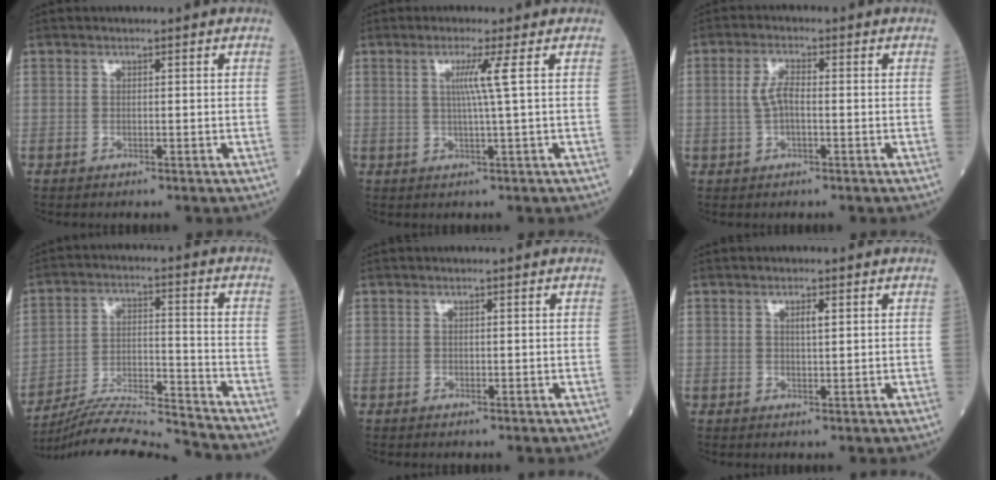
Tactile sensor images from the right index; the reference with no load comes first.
{"total": 3.6, "force": [0.8, -1.3, 3.3], "torque": [-0.063, -0.004, 0.015]}
{"total": 3.4, "force": [-0.2, 1.1, 3.3], "torque": [-0.075, 0.006, -0.002]}
{"total": 14.0, "force": [-13.6, -2.1, 2.8], "torque": [-0.053, 0.006, -0.233]}
{"total": 0.0}
{"total": 1.5, "force": [0.6, 0.3, 1.3], "torque": [-0.023, -0.001, 0.009]}